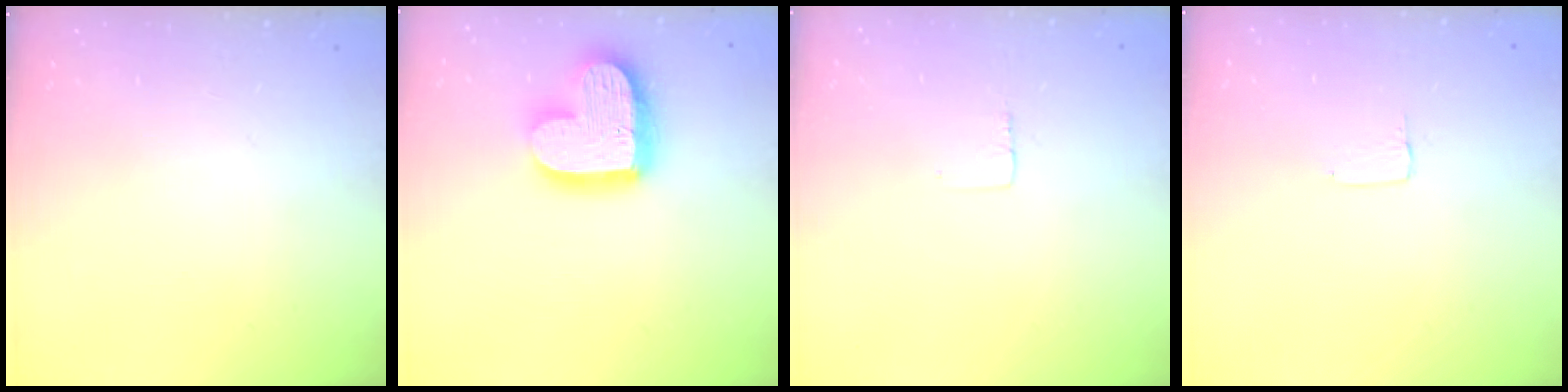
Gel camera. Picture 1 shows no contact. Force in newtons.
{"total": 17.1, "press": 17.1, "slide": 1.4}
{"total": 2.3, "press": 2.3, "slide": 0.1}
{"total": 3.1, "press": 3.1, "slide": 0.2}